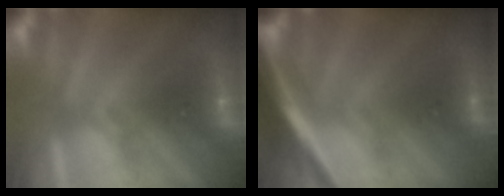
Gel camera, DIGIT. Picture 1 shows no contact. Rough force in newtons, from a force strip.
{"total": 7.0}